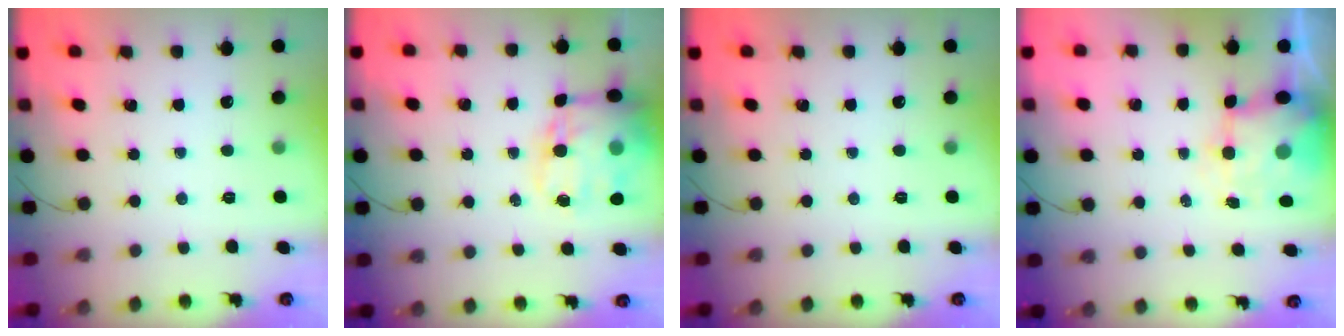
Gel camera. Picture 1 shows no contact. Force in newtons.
{"total": 18.6, "press": 18.0, "slide": 4.4}
{"total": 0.0}
{"total": 5.7, "press": 5.5, "slide": 1.3}